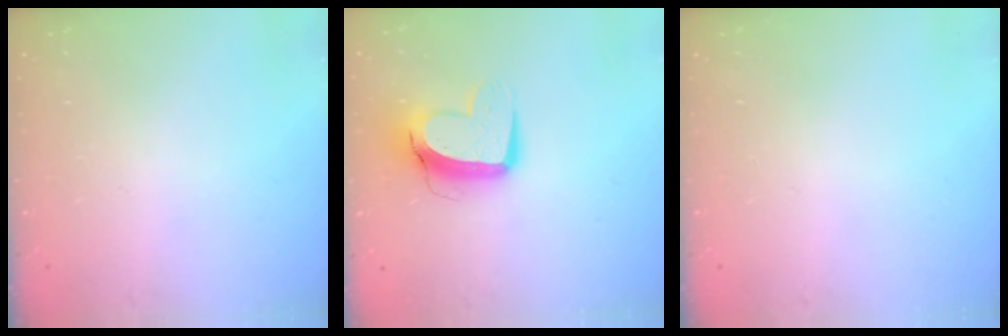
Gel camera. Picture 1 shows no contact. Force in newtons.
{"total": 11.3, "press": 11.2, "slide": 1.1}
{"total": 0.0}